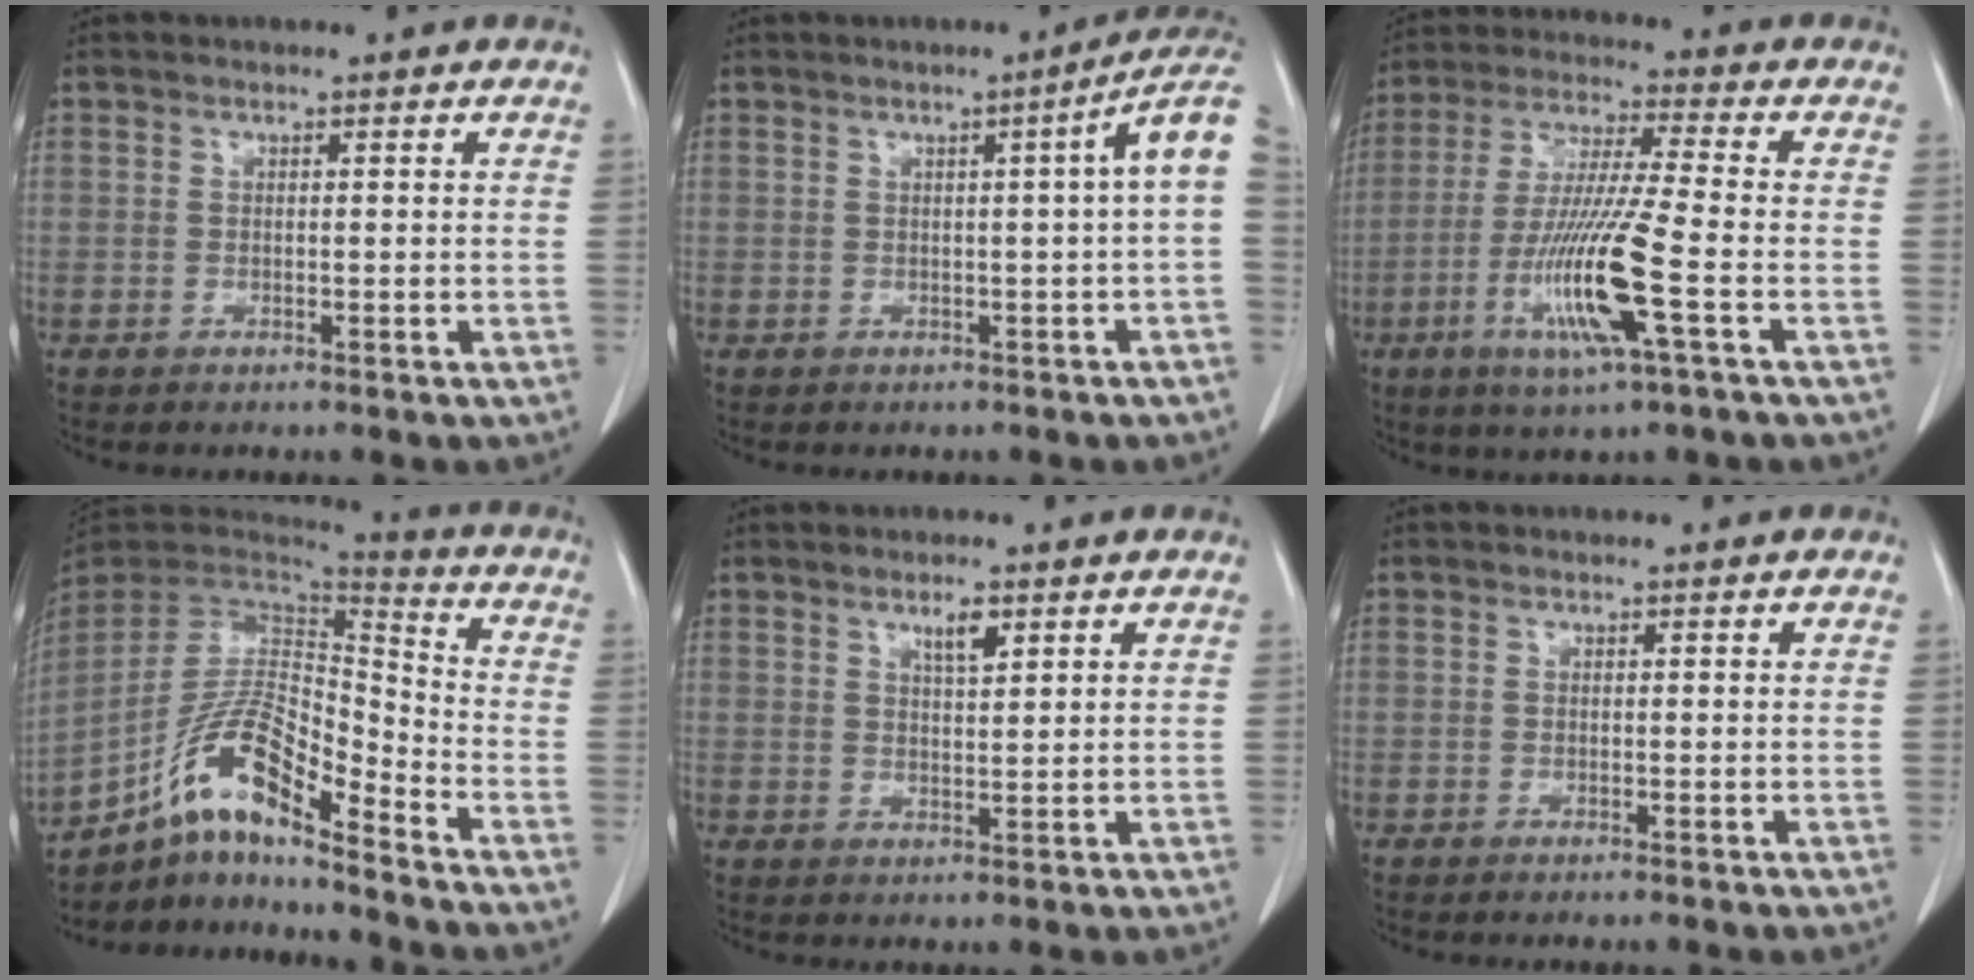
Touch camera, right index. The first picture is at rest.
{"total": 5.7, "force": [0.8, -0.6, 5.6], "torque": [-0.061, 0.014, 0.005]}
{"total": 13.6, "force": [-4.5, -0.3, 12.8], "torque": [-0.262, -0.021, -0.089]}
{"total": 14.1, "force": [-9.1, 2.8, 10.5], "torque": [-0.205, 0.018, -0.166]}
{"total": 2.8, "force": [1.7, 0.6, 2.2], "torque": [-0.038, -0.003, 0.030]}
{"total": 0.0}